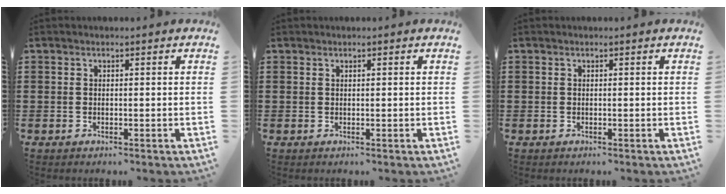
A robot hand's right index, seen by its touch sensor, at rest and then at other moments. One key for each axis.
{"total": 0.0}
{"total": 0.0}